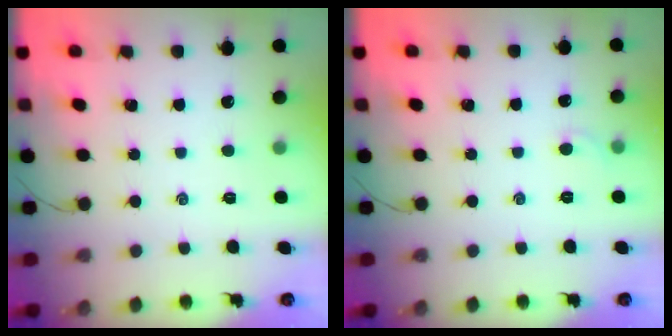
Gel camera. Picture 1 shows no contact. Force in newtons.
{"total": 2.7, "press": 2.5, "slide": 0.9}